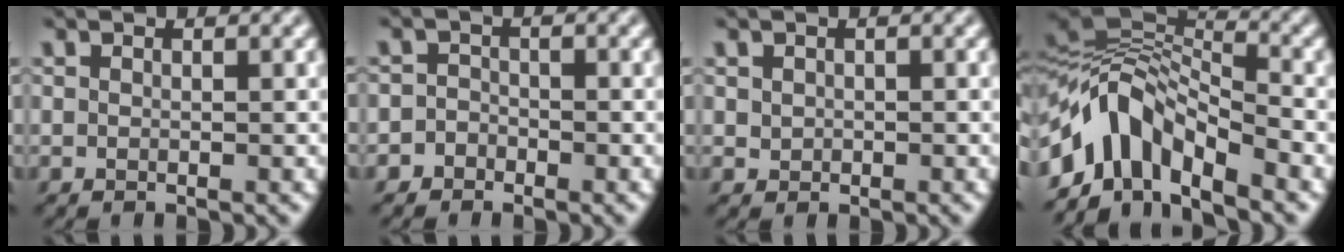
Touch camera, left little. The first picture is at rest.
{"total": 2.2, "force": [-1.3, 1.7, -0.1], "torque": [0.036, 0.009, -0.033]}
{"total": 0.7, "force": [0.1, 0.7, 0.2], "torque": [-0.003, -0.002, 0.005]}
{"total": 7.4, "force": [-4.3, 3.6, 4.8], "torque": [-0.071, 0.014, -0.093]}